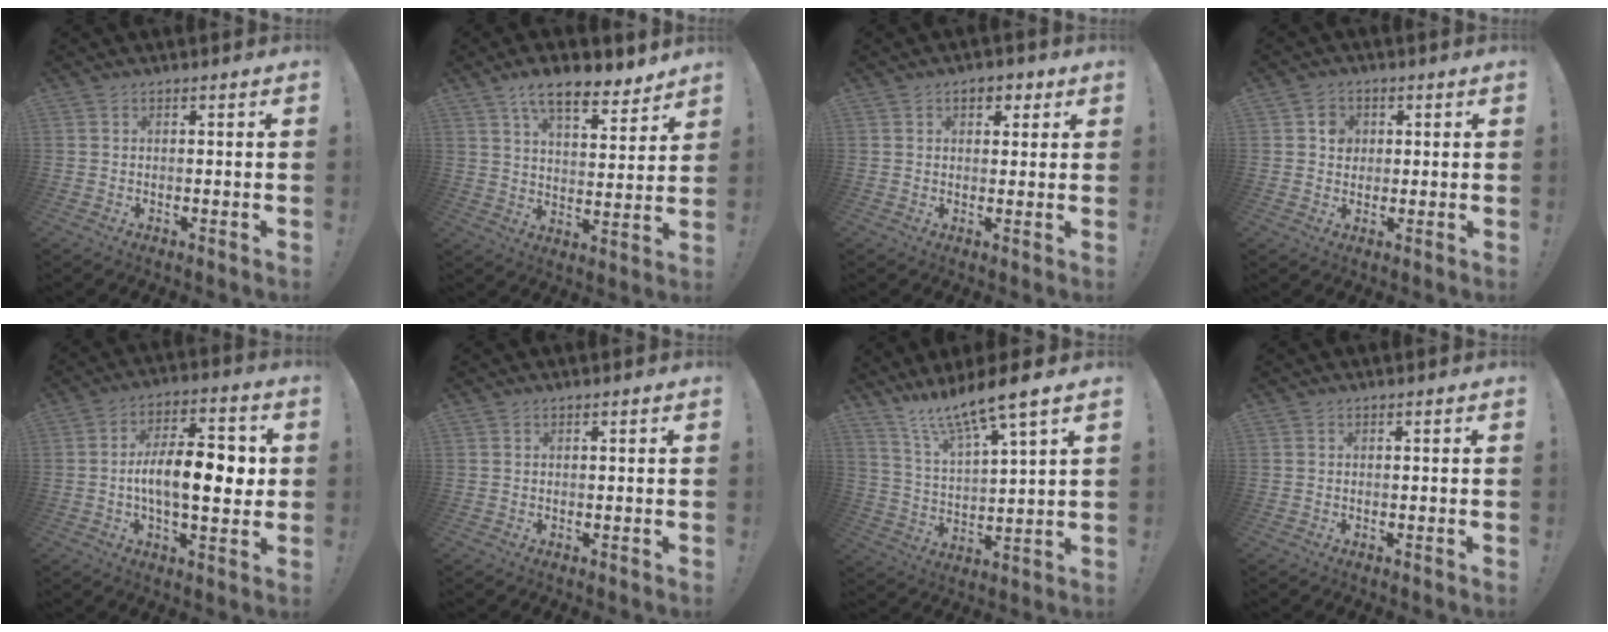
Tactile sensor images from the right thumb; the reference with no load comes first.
{"total": 11.8, "force": [8.8, 4.0, 6.8], "torque": [-0.114, -0.049, 0.155]}
{"total": 4.4, "force": [2.1, 2.9, 2.5], "torque": [-0.033, 0.002, 0.035]}
{"total": 4.5, "force": [0.8, 4.2, 1.6], "torque": [-0.019, 0.002, 0.013]}
{"total": 14.6, "force": [-0.7, 6.6, 13.0], "torque": [-0.201, 0.011, -0.017]}
{"total": 0.0}
{"total": 11.6, "force": [10.0, 0.3, 5.8], "torque": [-0.128, -0.067, 0.169]}
{"total": 0.0}